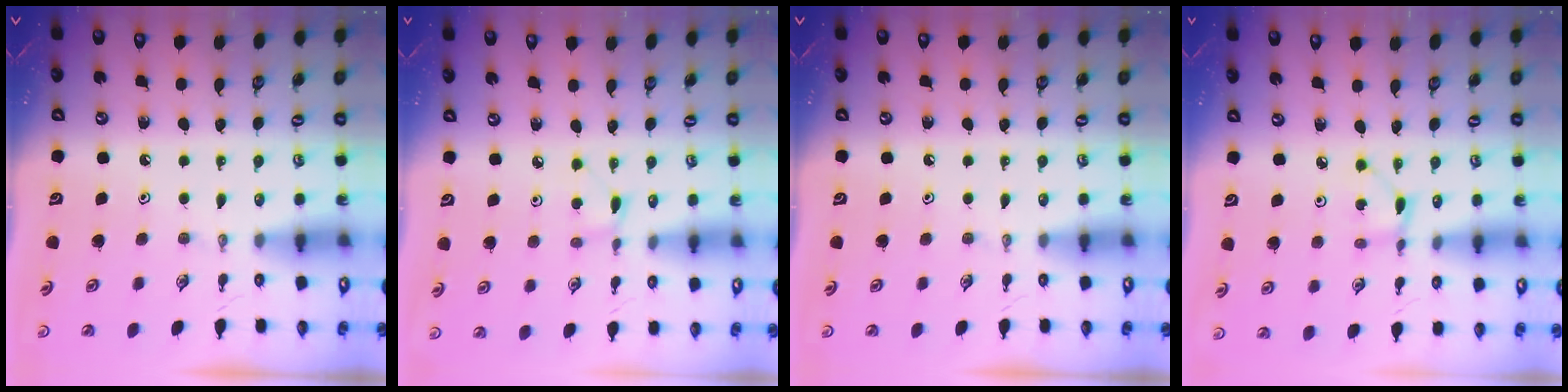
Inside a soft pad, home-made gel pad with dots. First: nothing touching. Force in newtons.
{"total": 3.0, "press": 3.0, "slide": 0.5}
{"total": 0.0}
{"total": 2.1, "press": 2.1, "slide": 0.3}